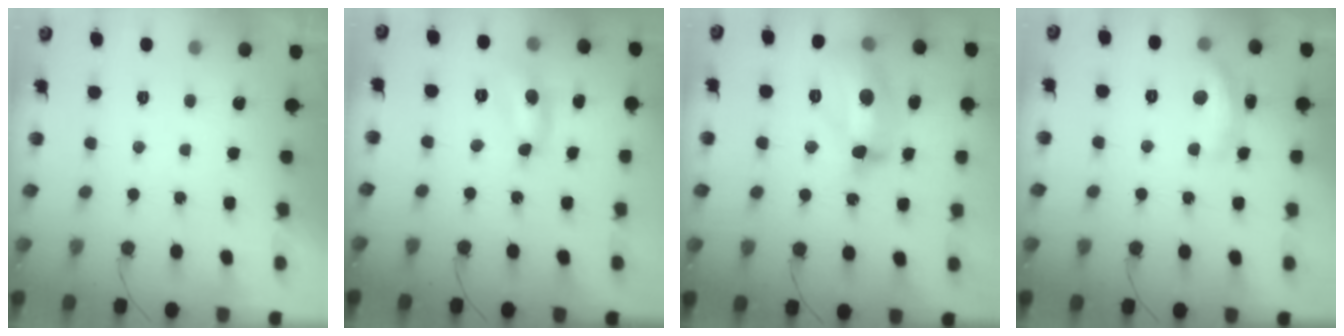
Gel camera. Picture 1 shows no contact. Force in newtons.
{"total": 10.7, "press": 10.6, "slide": 1.0}
{"total": 16.2, "press": 16.2, "slide": 1.4}
{"total": 13.9, "press": 13.9, "slide": 0.6}